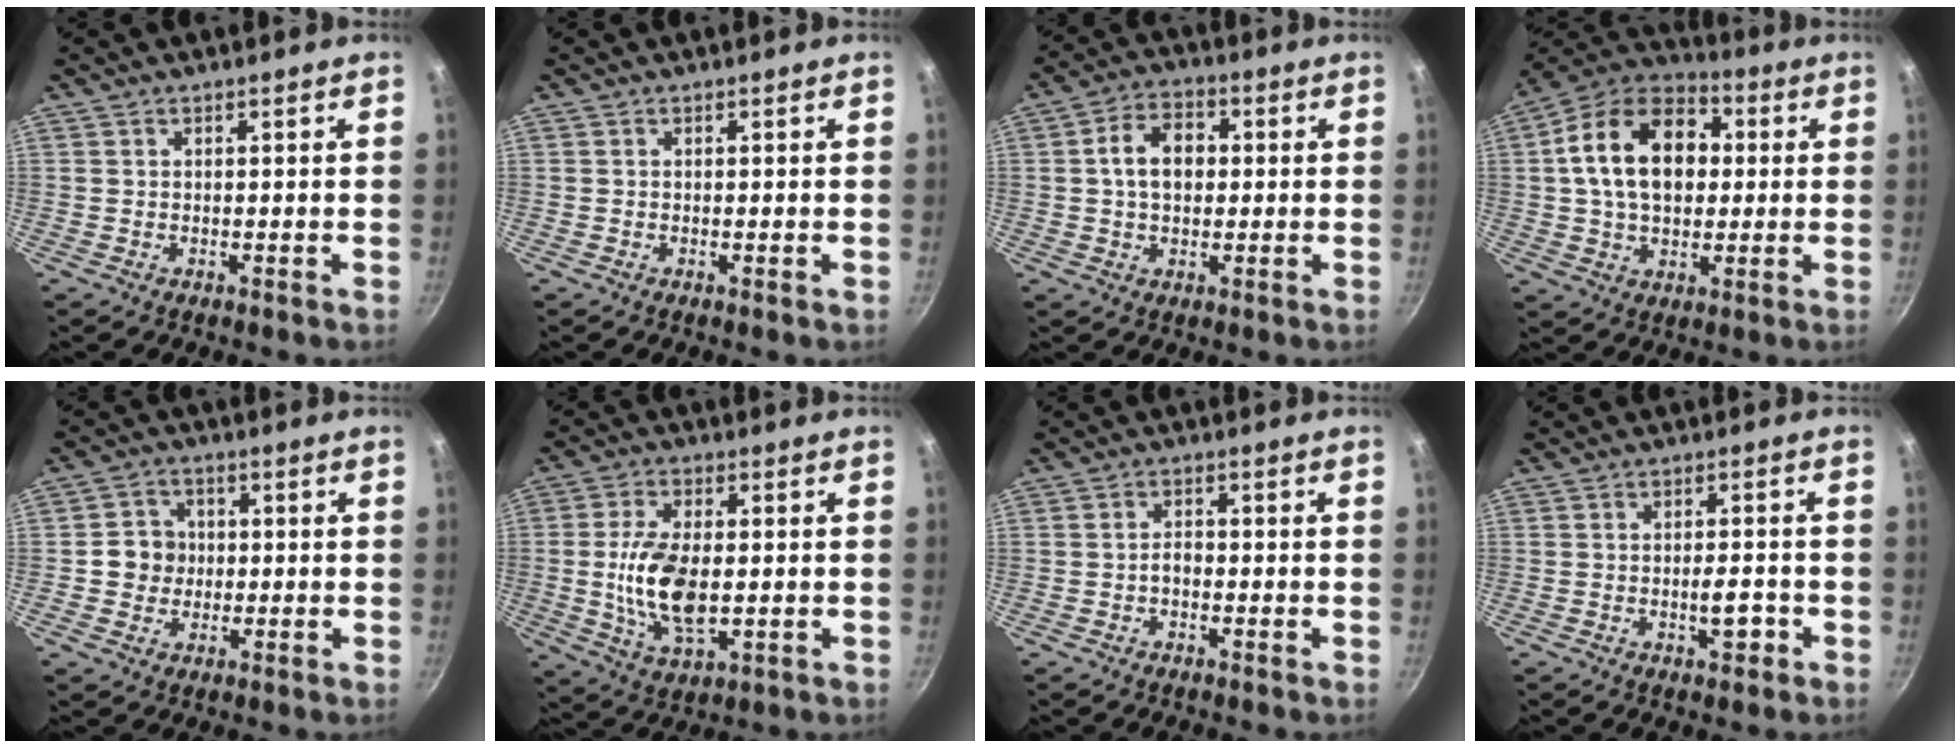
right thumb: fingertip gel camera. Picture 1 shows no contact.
{"total": 0.0}
{"total": 8.5, "force": [0.8, 6.0, 6.0], "torque": [-0.081, 0.017, 0.005]}
{"total": 18.7, "force": [2.5, 12.8, 13.4], "torque": [-0.194, 0.027, 0.028]}
{"total": 5.7, "force": [-0.2, 5.3, 2.0], "torque": [-0.001, 0.010, -0.013]}
{"total": 12.5, "force": [-0.6, 6.5, 10.7], "torque": [-0.204, -0.003, -0.009]}
{"total": 2.0, "force": [-0.8, 1.2, 1.4], "torque": [-0.016, 0.015, -0.015]}
{"total": 3.9, "force": [-1.6, 1.7, 3.2], "torque": [-0.033, 0.010, -0.023]}